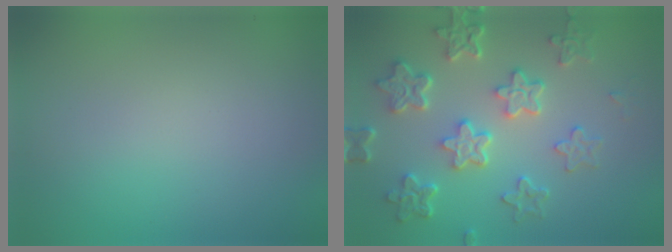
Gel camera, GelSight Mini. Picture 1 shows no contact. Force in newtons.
{"total": 5.9, "press": 4.6, "slide": 3.8}